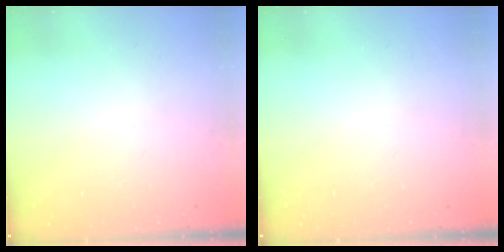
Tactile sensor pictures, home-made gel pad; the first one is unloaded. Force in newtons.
{"total": 0.0}